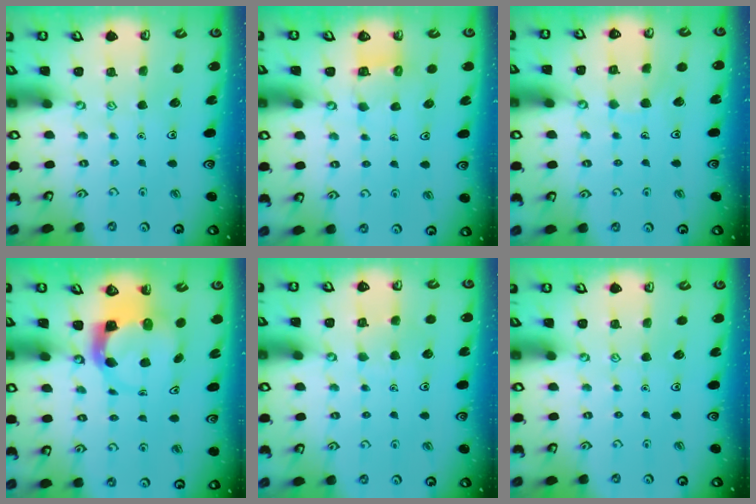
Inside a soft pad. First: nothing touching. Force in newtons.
{"total": 5.7, "press": 5.7, "slide": 0.3}
{"total": 5.7, "press": 5.7, "slide": 0.5}
{"total": 3.9, "press": 3.8, "slide": 0.6}
{"total": 4.0, "press": 4.0, "slide": 0.4}
{"total": 0.0}